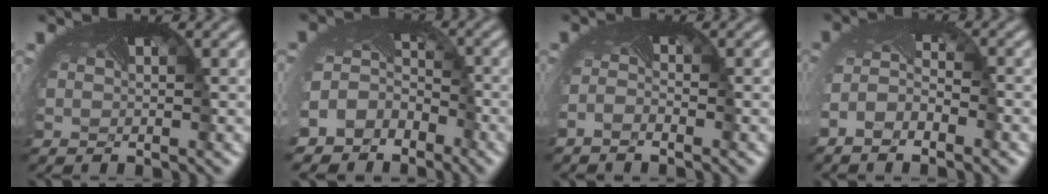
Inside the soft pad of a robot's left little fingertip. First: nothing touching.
{"total": 8.4, "force": [-5.0, 6.5, 1.5], "torque": [-0.056, -0.034, -0.064]}
{"total": 1.2, "force": [-1.2, -0.3, -0.1], "torque": [-0.008, -0.008, -0.024]}
{"total": 3.2, "force": [-2.2, 1.2, 1.9], "torque": [-0.039, -0.007, -0.045]}